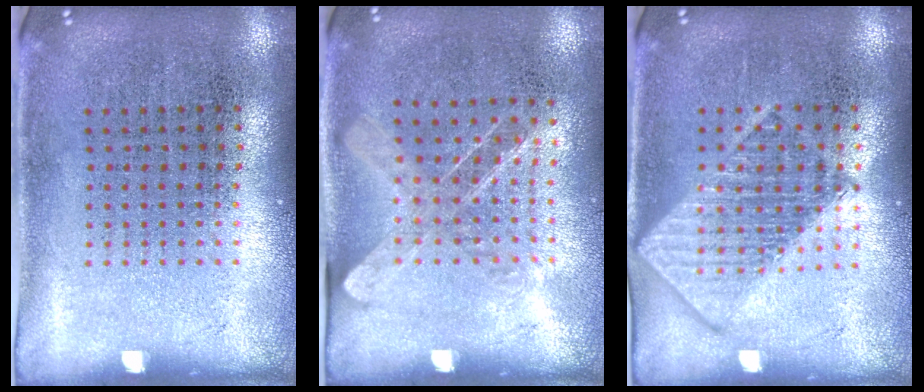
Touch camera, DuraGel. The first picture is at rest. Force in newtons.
{"total": 1.3, "press": 1.0, "slide": 0.7}
{"total": 1.7, "press": 1.7, "slide": 0.3}